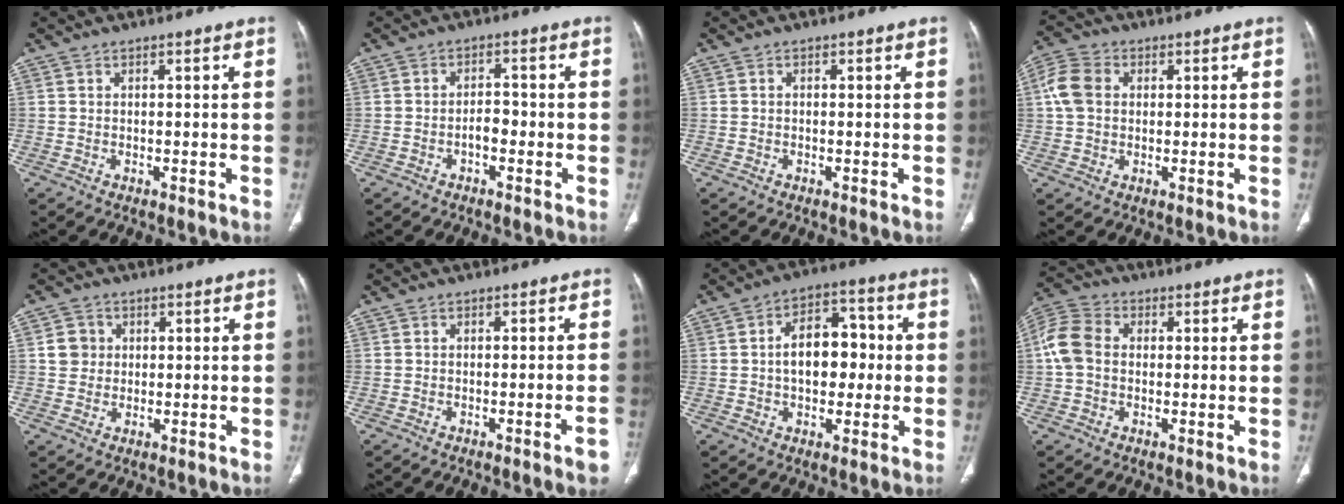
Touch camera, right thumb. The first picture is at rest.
{"total": 2.7, "force": [-1.1, 1.5, 1.9], "torque": [-0.023, 0.017, -0.022]}
{"total": 0.0}
{"total": 7.0, "force": [1.2, 5.4, 4.4], "torque": [-0.093, 0.016, 0.018]}
{"total": 3.8, "force": [0.6, 3.7, 0.9], "torque": [0.004, 0.003, 0.009]}
{"total": 3.5, "force": [-2.0, 0.1, 2.9], "torque": [-0.040, 0.009, -0.028]}
{"total": 11.7, "force": [0.1, 7.6, 8.9], "torque": [-0.105, 0.033, -0.002]}
{"total": 7.7, "force": [0.2, 5.9, 5.0], "torque": [-0.108, 0.024, -0.005]}